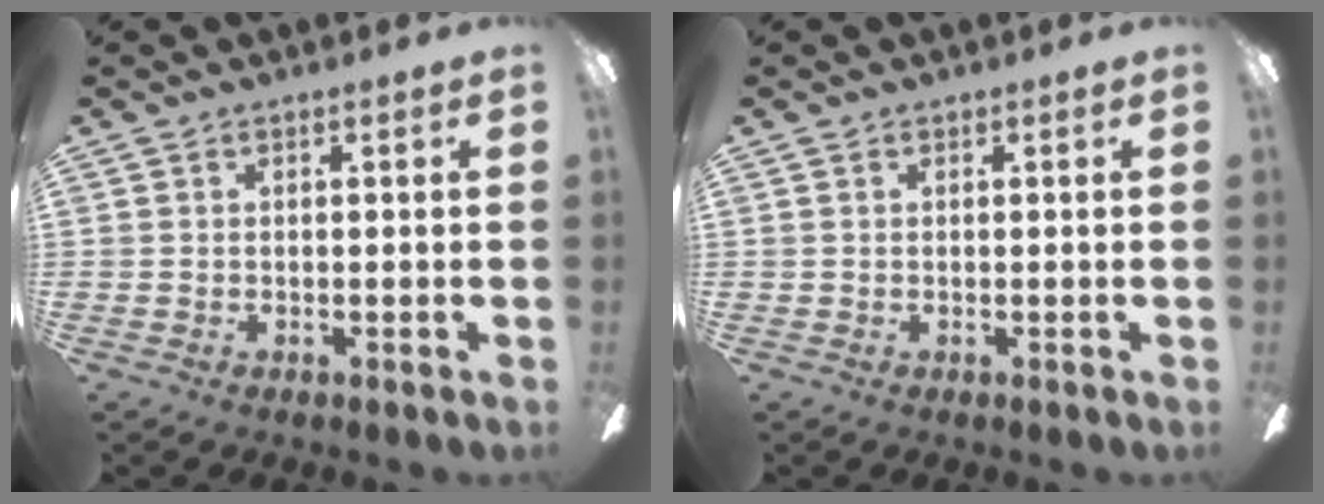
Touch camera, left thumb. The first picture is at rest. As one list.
[{"total": 0.0}]